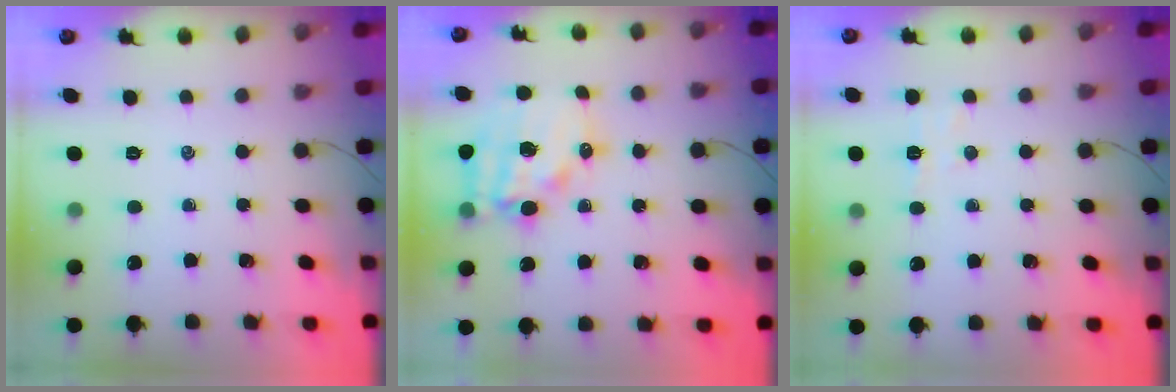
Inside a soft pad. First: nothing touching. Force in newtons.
{"total": 15.0, "press": 14.6, "slide": 3.2}
{"total": 3.5, "press": 3.4, "slide": 1.0}